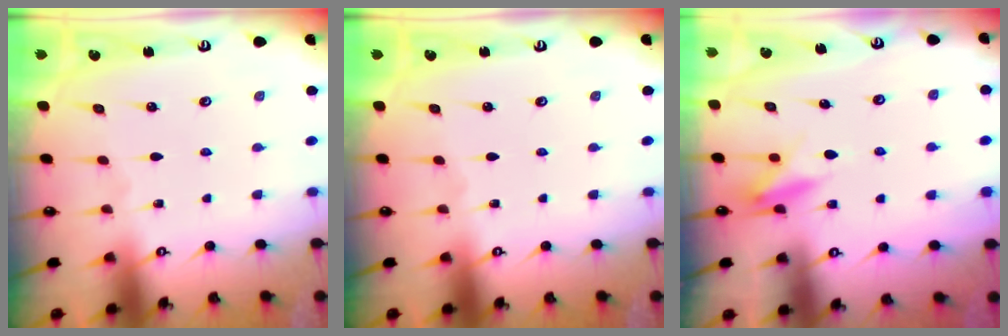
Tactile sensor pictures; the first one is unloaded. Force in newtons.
{"total": 0.0}
{"total": 8.5, "press": 8.4, "slide": 1.2}